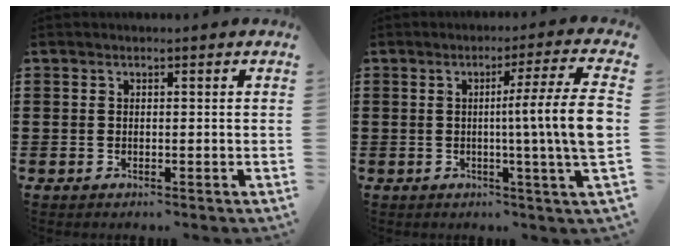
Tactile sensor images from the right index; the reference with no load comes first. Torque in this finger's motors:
{"motor_torque": [1.56, -0.46, 0.33, 0.21]}